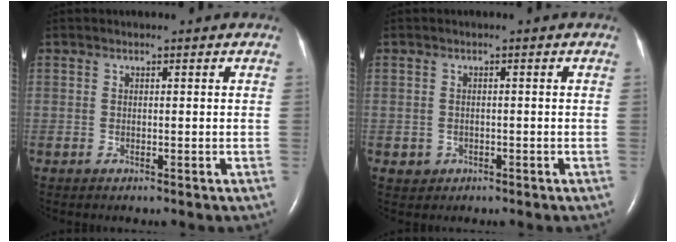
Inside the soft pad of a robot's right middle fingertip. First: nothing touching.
{"total": 1.5, "force": [-0.6, 1.4, 0.1], "torque": [0.000, 0.006, -0.006]}